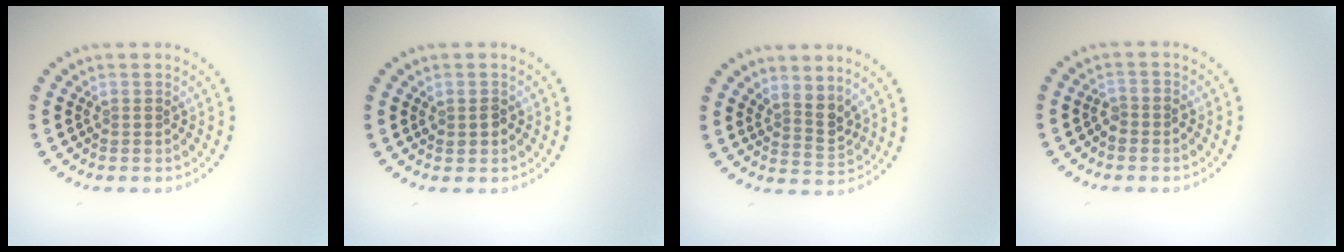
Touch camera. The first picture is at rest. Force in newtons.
{"total": 1.3, "press": 1.3, "slide": 0.2}
{"total": 2.6, "press": 2.0, "slide": 1.6}
{"total": 0.9, "press": 0.8, "slide": 0.5}